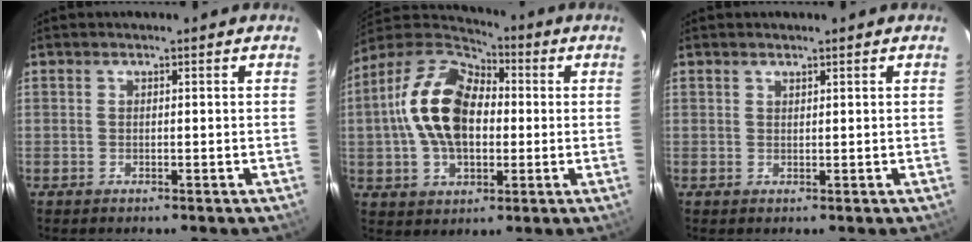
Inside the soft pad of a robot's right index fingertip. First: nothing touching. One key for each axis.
{"total": 18.6, "fx": 0.8, "fy": 11.7, "fz": 14.4, "tx": -0.294, "ty": 0.024, "tz": 0.009}
{"total": 0.6, "fx": 0.5, "fy": -0.1, "fz": -0.3, "tx": 0.006, "ty": 0.001, "tz": 0.010}